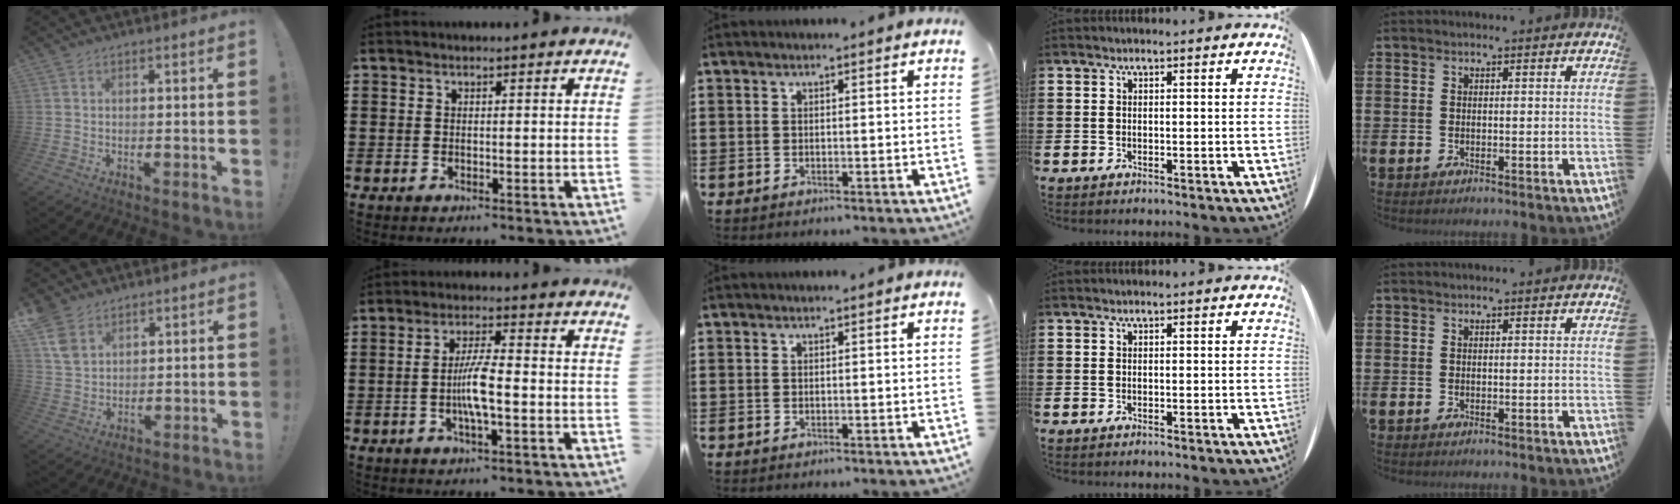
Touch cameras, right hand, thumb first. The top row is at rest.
{"thumb": {"total": 7.9, "force": [5.0, 4.9, 3.8], "torque": [-0.064, -0.017, 0.100]}, "index": {"total": 5.8, "force": [-1.3, 1.0, 5.6], "torque": [-0.112, -0.001, -0.029]}}